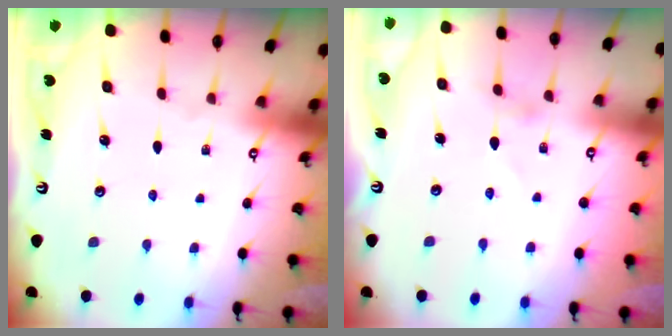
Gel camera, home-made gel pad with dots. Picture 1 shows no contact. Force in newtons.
{"total": 0.6, "press": 0.5, "slide": 0.3}